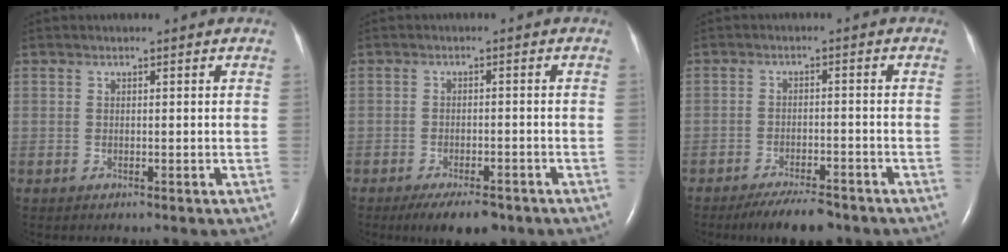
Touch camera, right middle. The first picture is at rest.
{"total": 6.6, "force": [-4.9, 2.2, 3.9], "torque": [-0.057, -0.007, -0.074]}
{"total": 6.9, "force": [-5.7, 1.7, 3.6], "torque": [-0.057, -0.010, -0.093]}